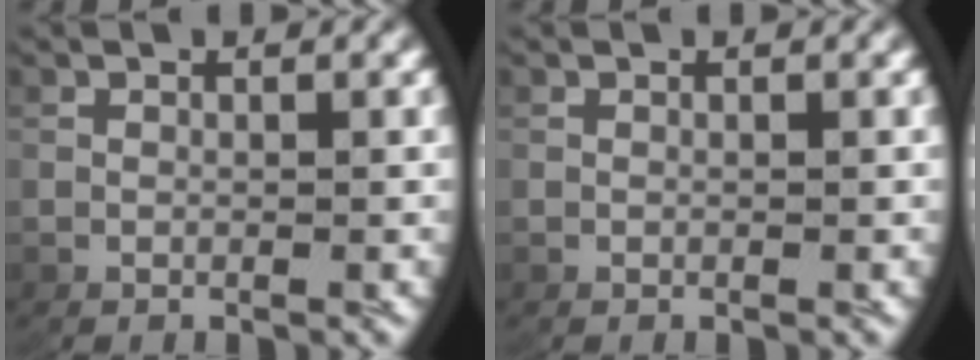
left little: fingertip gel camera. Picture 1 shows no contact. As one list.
[{"total": 0.0}]